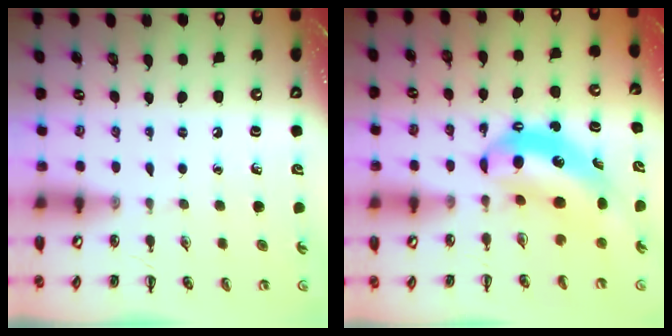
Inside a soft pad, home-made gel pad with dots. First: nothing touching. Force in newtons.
{"total": 7.3, "press": 7.1, "slide": 1.7}